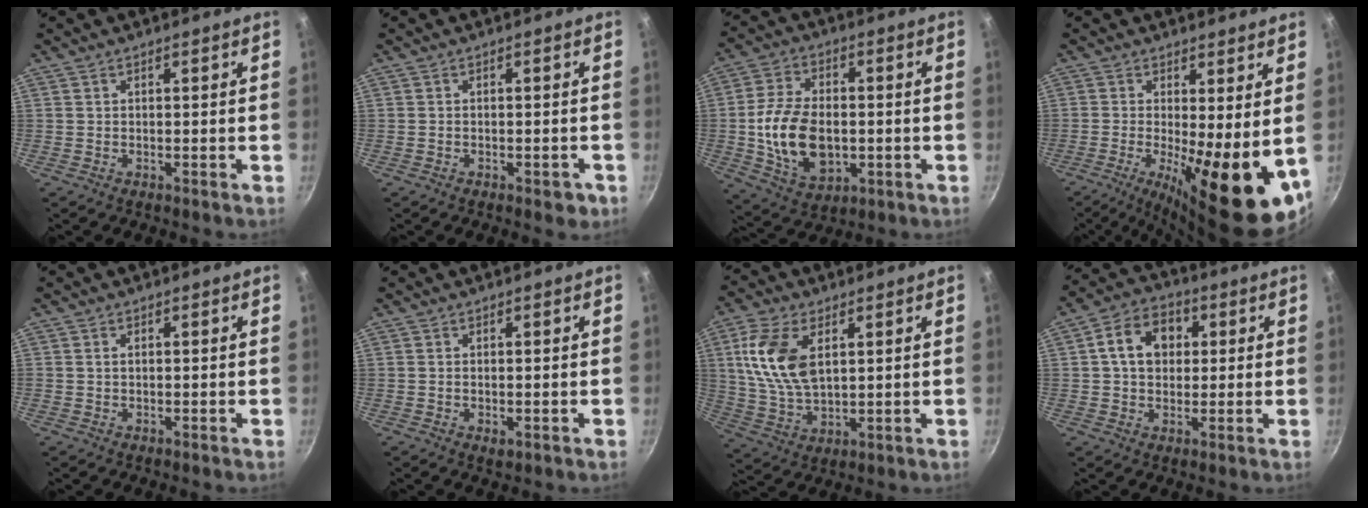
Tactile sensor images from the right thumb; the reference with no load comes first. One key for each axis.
{"total": 2.8, "fx": -1.3, "fy": 1.4, "fz": 1.9, "tx": -0.015, "ty": 0.012, "tz": -0.009}
{"total": 15.2, "fx": -1.4, "fy": 9.8, "fz": 11.5, "tx": -0.197, "ty": 0.008, "tz": -0.017}
{"total": 16.4, "fx": -1.9, "fy": 4.9, "fz": 15.5, "tx": -0.220, "ty": -0.018, "tz": -0.024}
{"total": 0.9, "fx": 0.1, "fy": 0.7, "fz": 0.5, "tx": -0.008, "ty": 0.004, "tz": 0.002}
{"total": 1.7, "fx": -0.3, "fy": 1.0, "fz": 1.4, "tx": -0.022, "ty": -0.004, "tz": -0.003}
{"total": 13.3, "fx": 3.7, "fy": 7.5, "fz": 10.4, "tx": -0.198, "ty": -0.012, "tz": 0.077}
{"total": 10.1, "fx": 2.0, "fy": 7.8, "fz": 6.1, "tx": -0.074, "ty": 0.016, "tz": 0.019}